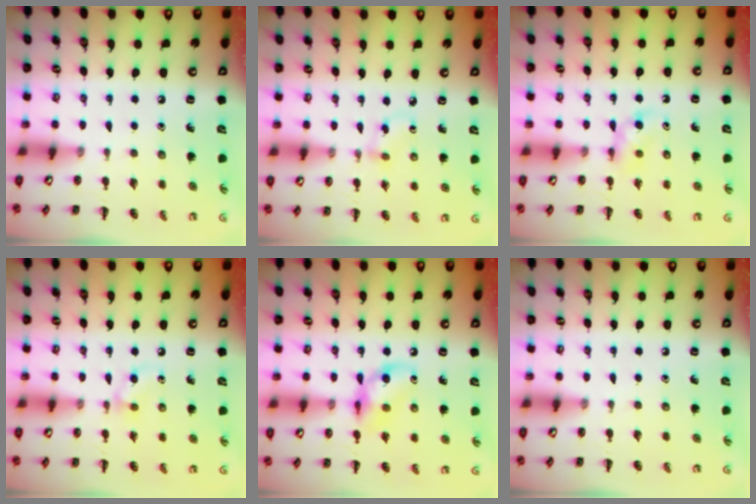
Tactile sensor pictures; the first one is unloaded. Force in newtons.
{"total": 2.3, "press": 2.0, "slide": 1.1}
{"total": 5.3, "press": 4.9, "slide": 2.1}
{"total": 4.3, "press": 3.9, "slide": 1.6}
{"total": 11.1, "press": 11.1, "slide": 1.1}
{"total": 0.0}